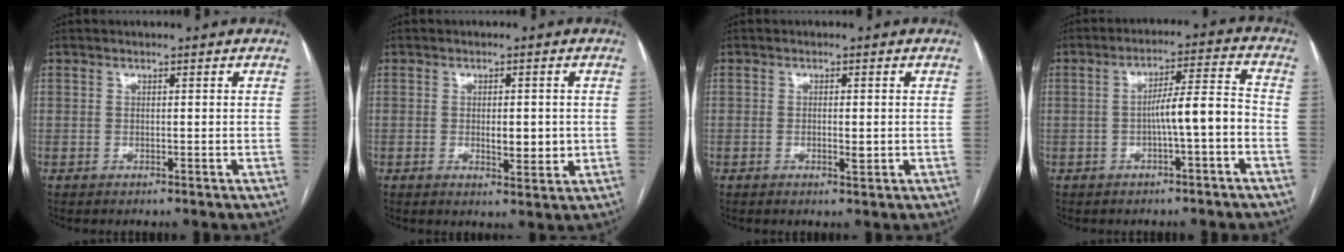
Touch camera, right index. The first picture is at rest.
{"total": 4.3, "force": [-0.2, 1.8, 4.0], "torque": [-0.059, -0.006, 0.002]}
{"total": 1.9, "force": [-0.3, 0.7, 1.8], "torque": [-0.029, -0.002, -0.002]}
{"total": 6.9, "force": [-2.0, 0.4, 6.6], "torque": [-0.104, 0.024, -0.029]}